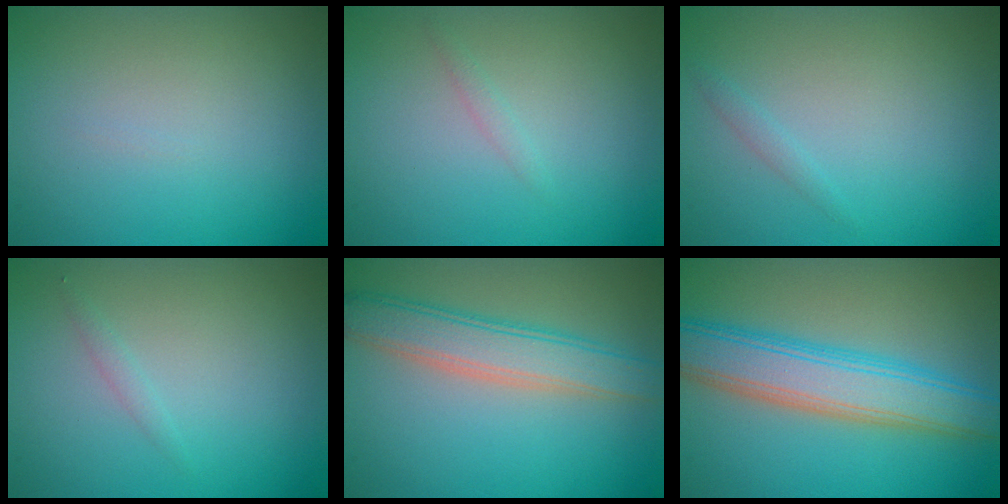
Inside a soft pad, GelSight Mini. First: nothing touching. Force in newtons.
{"total": 0.6, "press": 0.6, "slide": 0.0}
{"total": 0.8, "press": 0.8, "slide": 0.0}
{"total": 0.8, "press": 0.8, "slide": 0.0}
{"total": 4.7, "press": 4.7, "slide": 0.2}
{"total": 7.2, "press": 7.2, "slide": 0.2}